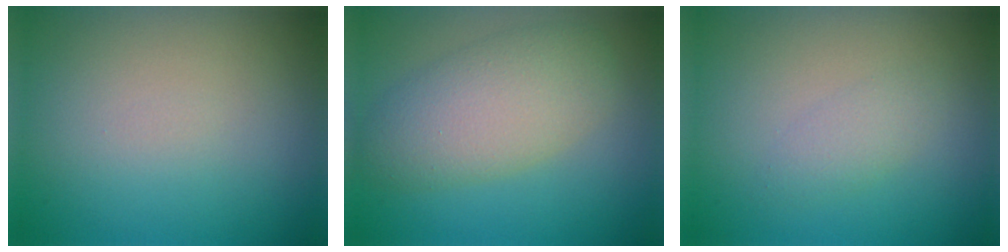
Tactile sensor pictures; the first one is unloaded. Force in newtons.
{"total": 5.5, "press": 5.5, "slide": 0.2}
{"total": 1.5, "press": 1.5, "slide": 0.1}